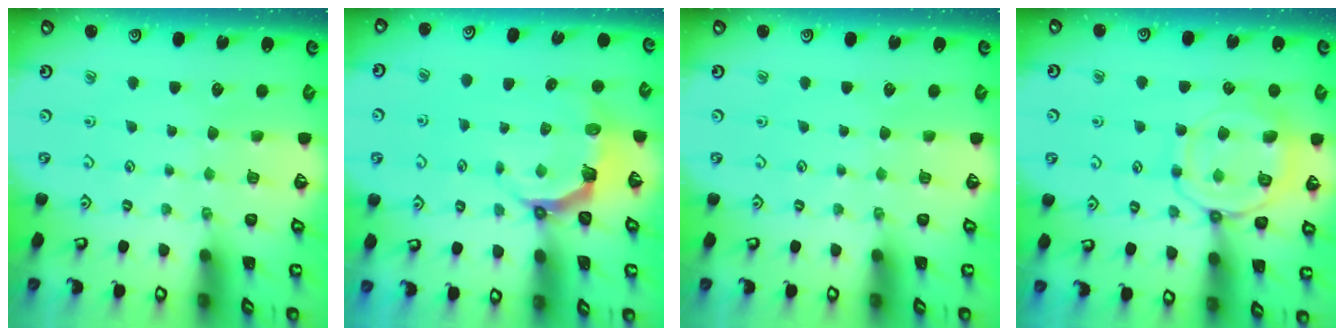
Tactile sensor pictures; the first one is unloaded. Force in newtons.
{"total": 4.9, "press": 3.2, "slide": 3.7}
{"total": 0.0}
{"total": 13.6, "press": 13.6, "slide": 1.3}